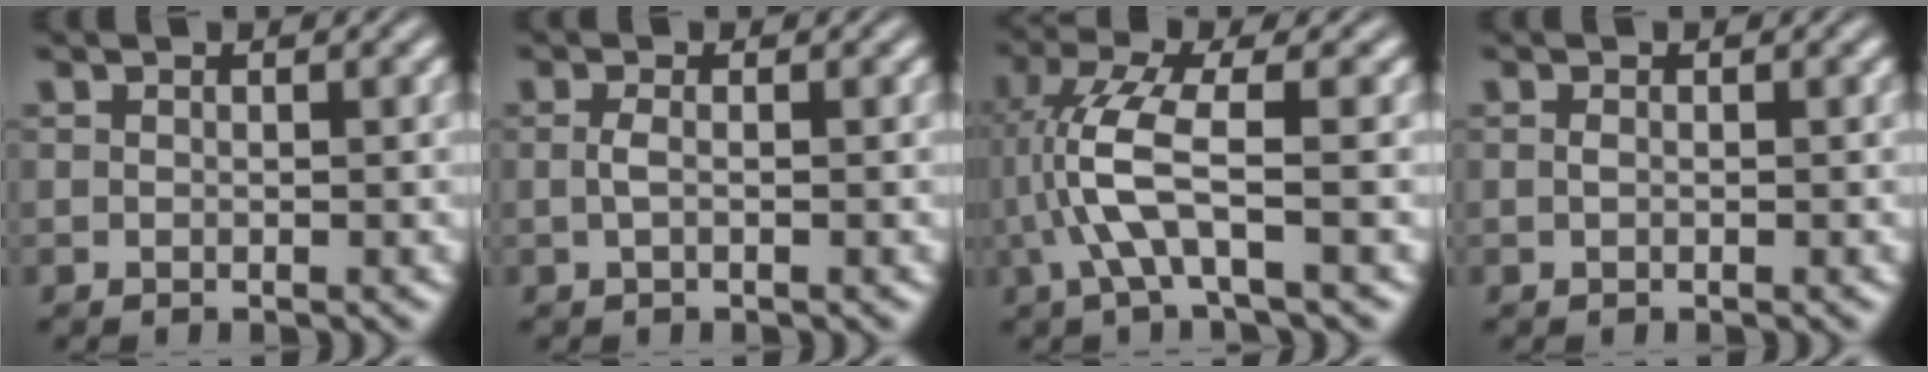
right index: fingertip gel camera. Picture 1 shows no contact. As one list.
[{"total": 1.2, "force": [-0.3, -1.0, 0.7], "torque": [-0.013, -0.005, 0.000]}, {"total": 4.5, "force": [-0.1, 0.7, 4.4], "torque": [-0.100, -0.007, 0.002]}, {"total": 0.9, "force": [-0.2, -0.9, -0.1], "torque": [-0.001, -0.007, 0.002]}]